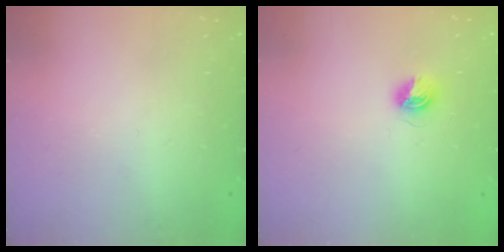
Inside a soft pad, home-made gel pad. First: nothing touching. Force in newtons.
{"total": 5.6, "press": 5.6, "slide": 0.5}